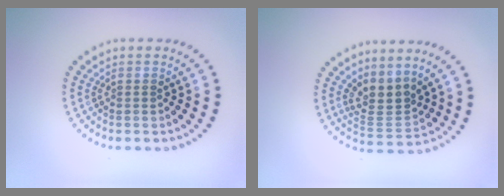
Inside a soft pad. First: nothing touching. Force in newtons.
{"total": 3.1, "press": 2.3, "slide": 2.1}